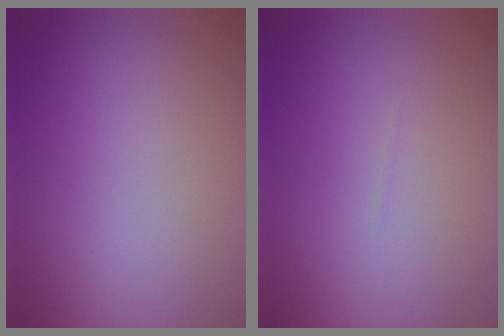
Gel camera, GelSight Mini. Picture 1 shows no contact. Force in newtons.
{"total": 0.0}